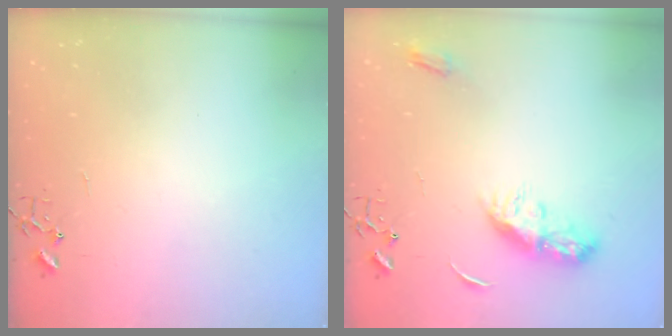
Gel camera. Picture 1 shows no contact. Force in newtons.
{"total": 9.1, "press": 9.1, "slide": 0.1}